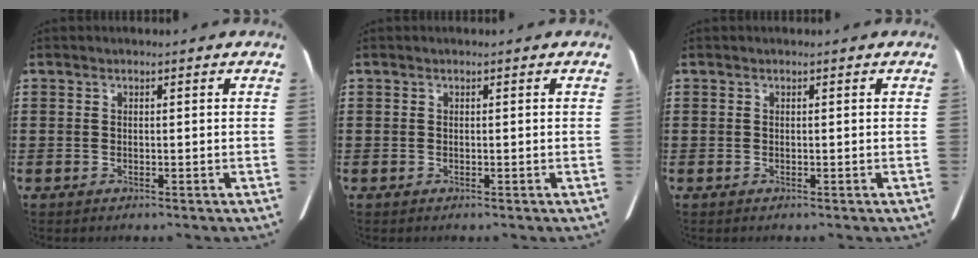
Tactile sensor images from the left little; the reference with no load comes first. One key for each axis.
{"total": 0.0}
{"total": 0.0}